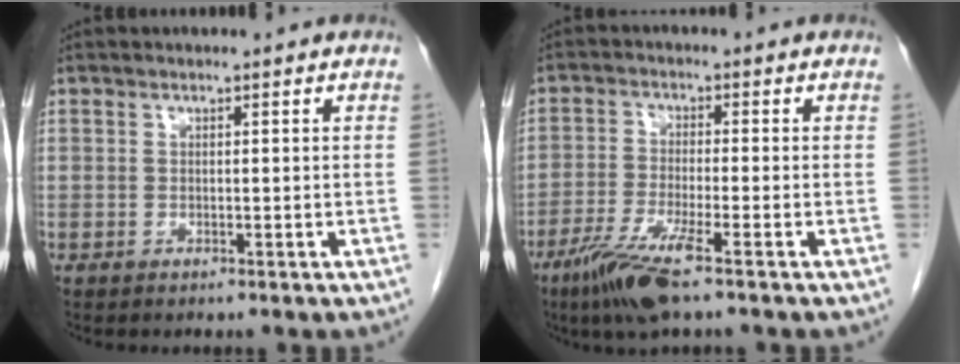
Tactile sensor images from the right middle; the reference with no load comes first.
{"total": 7.6, "force": [-4.8, 0.1, 5.9], "torque": [-0.122, -0.022, -0.093]}